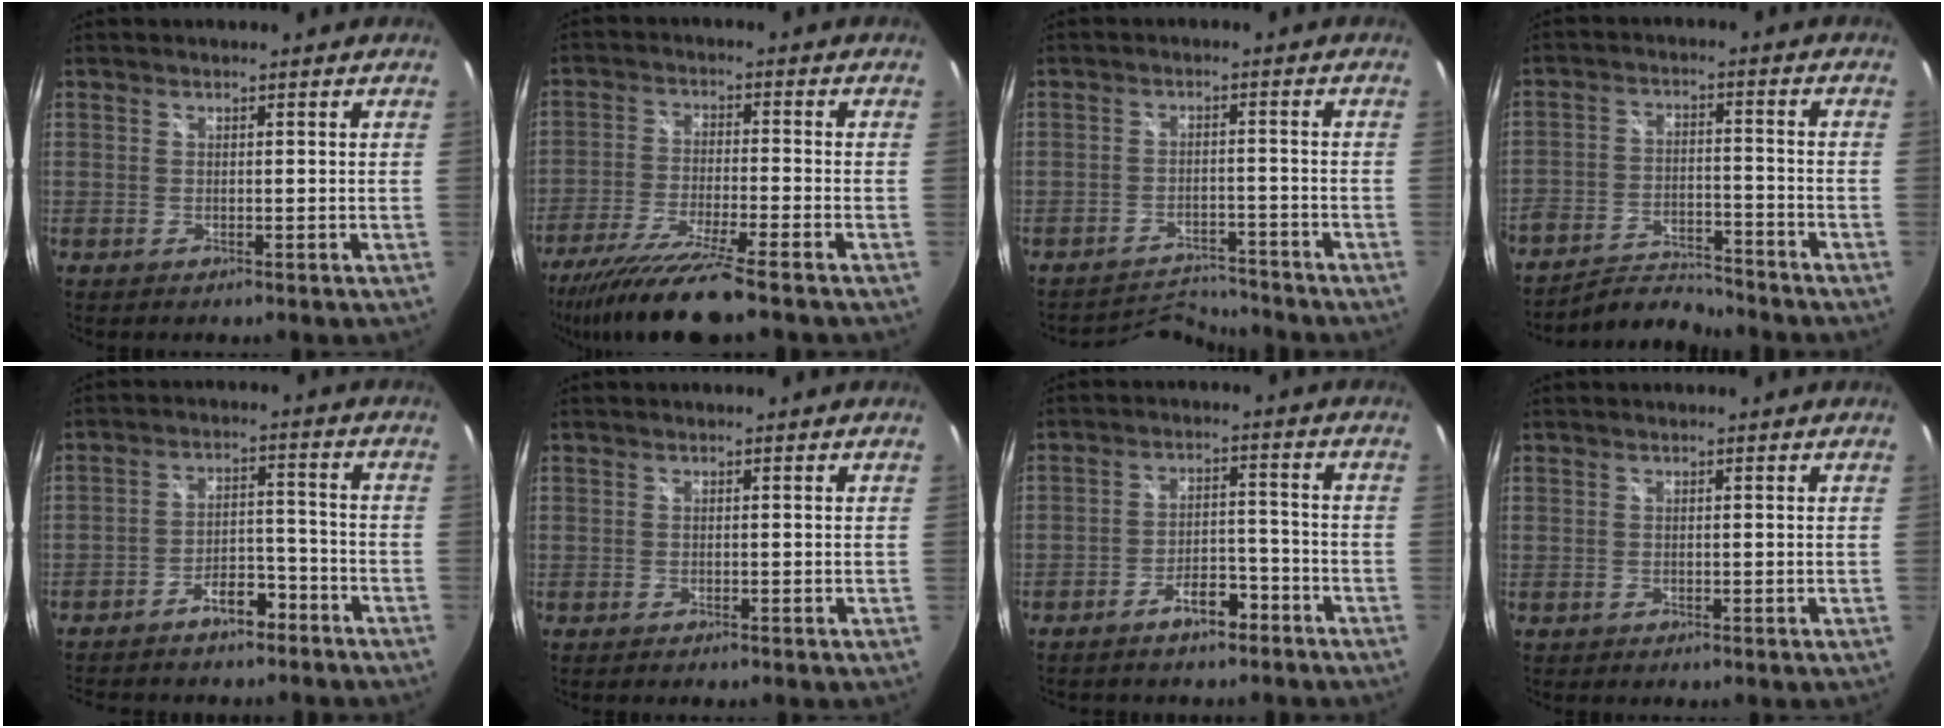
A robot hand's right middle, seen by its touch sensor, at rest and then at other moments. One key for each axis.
{"total": 13.5, "fx": -11.1, "fy": -0.2, "fz": 7.6, "tx": -0.162, "ty": -0.032, "tz": -0.197}
{"total": 5.6, "fx": -5.4, "fy": -0.2, "fz": -1.2, "tx": 0.000, "ty": 0.013, "tz": -0.093}
{"total": 8.9, "fx": -8.6, "fy": 1.5, "fz": 1.8, "tx": -0.049, "ty": 0.002, "tz": -0.150}
{"total": 10.0, "fx": -8.0, "fy": 4.2, "fz": 4.2, "tx": -0.089, "ty": 0.034, "tz": -0.114}
{"total": 1.0, "fx": -0.9, "fy": 0.3, "fz": 0.4, "tx": -0.010, "ty": -0.006, "tz": -0.017}
{"total": 6.6, "fx": -5.1, "fy": 3.0, "fz": 3.0, "tx": -0.065, "ty": 0.026, "tz": -0.068}
{"total": 0.0}